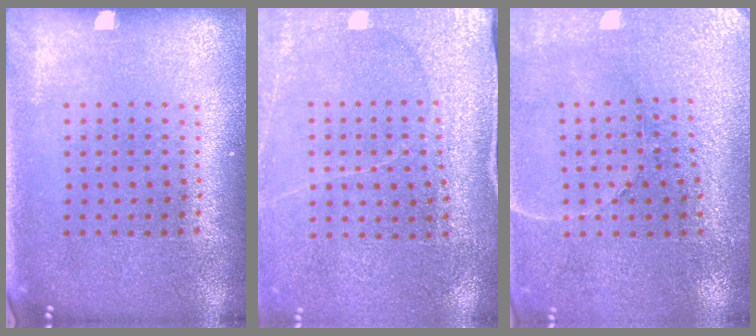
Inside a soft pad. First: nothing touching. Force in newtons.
{"total": 3.0, "press": 3.0, "slide": 0.1}
{"total": 3.1, "press": 3.1, "slide": 0.6}